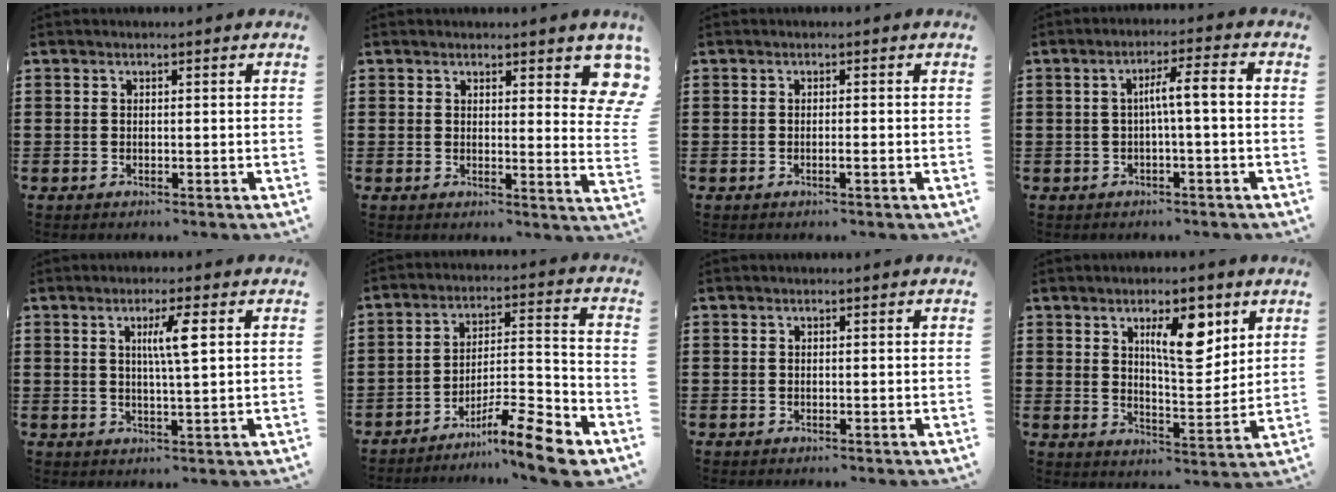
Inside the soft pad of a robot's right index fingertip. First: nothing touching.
{"total": 4.7, "force": [3.7, 1.2, 2.7], "torque": [-0.033, -0.012, 0.061]}
{"total": 0.8, "force": [-0.4, 0.0, 0.6], "torque": [-0.011, -0.003, -0.007]}
{"total": 4.5, "force": [-0.6, 0.2, 4.4], "torque": [-0.082, 0.003, -0.016]}
{"total": 4.7, "force": [1.5, -0.1, 4.5], "torque": [-0.089, -0.001, 0.020]}
{"total": 10.7, "force": [-8.5, 1.3, 6.3], "torque": [-0.086, 0.026, -0.159]}
{"total": 0.0}
{"total": 9.1, "force": [4.5, 3.3, 7.2], "torque": [-0.111, -0.009, 0.069]}